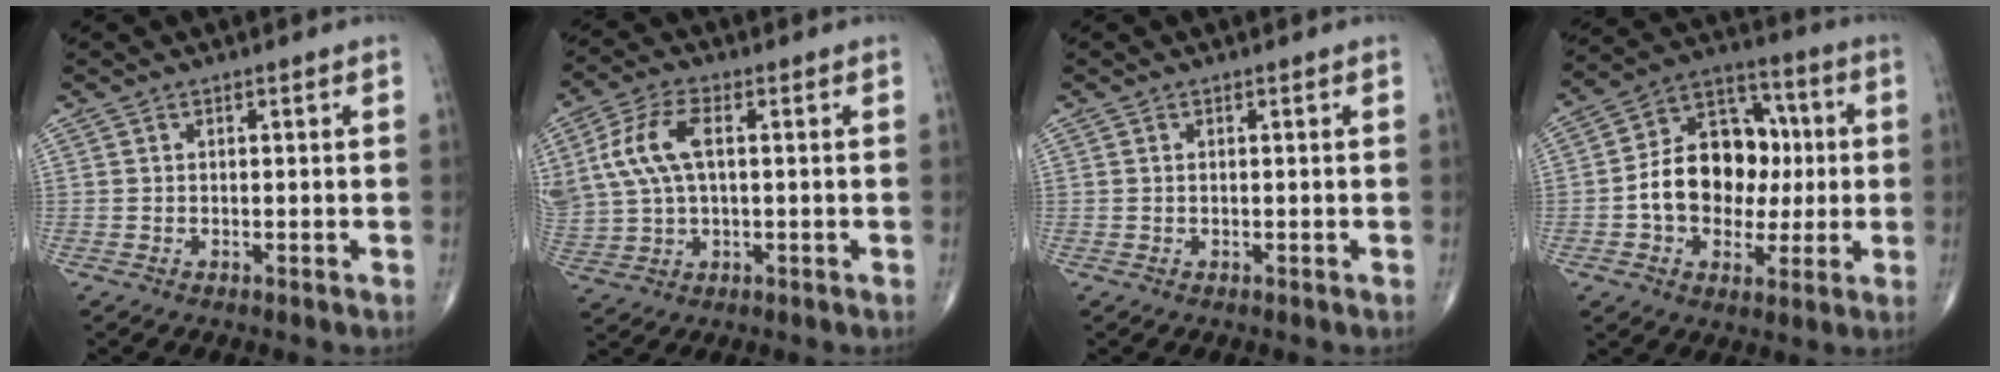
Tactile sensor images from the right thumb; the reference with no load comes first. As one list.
[{"total": 10.8, "force": [2.4, 5.5, 8.9], "torque": [-0.201, 0.013, 0.051]}, {"total": 0.0}, {"total": 16.7, "force": [-0.4, 12.3, 11.3], "torque": [-0.141, 0.037, -0.006]}]